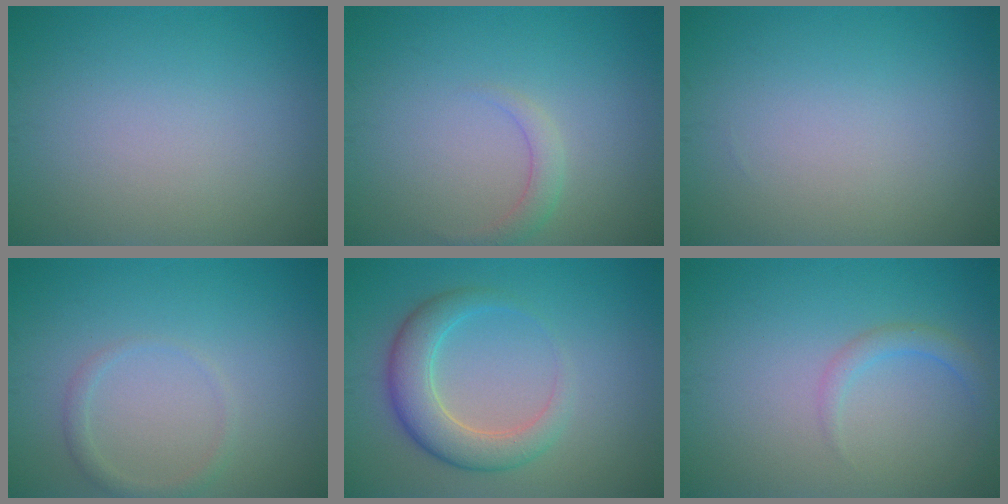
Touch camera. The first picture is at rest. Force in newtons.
{"total": 1.5, "press": 1.5, "slide": 0.1}
{"total": 0.0}
{"total": 1.3, "press": 1.3, "slide": 0.0}
{"total": 4.7, "press": 4.7, "slide": 0.4}
{"total": 1.6, "press": 1.6, "slide": 0.1}